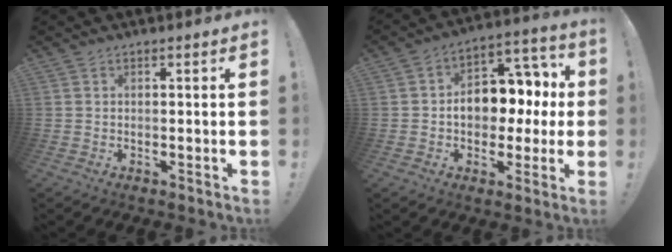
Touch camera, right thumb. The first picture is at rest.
{"total": 12.0, "force": [-0.1, 9.0, 8.0], "torque": [-0.104, 0.007, 0.005]}